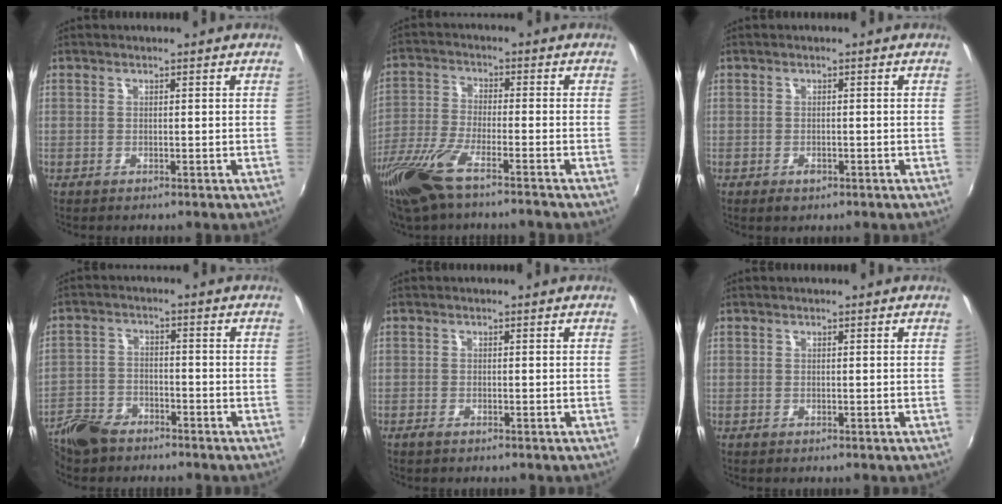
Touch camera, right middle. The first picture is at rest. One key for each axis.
{"total": 13.6, "fx": -9.7, "fy": 2.4, "fz": 9.3, "tx": -0.206, "ty": -0.047, "tz": -0.186}
{"total": 2.2, "fx": -1.4, "fy": 1.1, "fz": 1.3, "tx": -0.025, "ty": -0.005, "tz": -0.024}
{"total": 8.0, "fx": -6.1, "fy": 4.2, "fz": 3.0, "tx": -0.081, "ty": 0.005, "tz": -0.116}
{"total": 1.1, "fx": -0.9, "fy": 0.3, "fz": 0.6, "tx": -0.012, "ty": -0.004, "tz": -0.018}
{"total": 0.0}